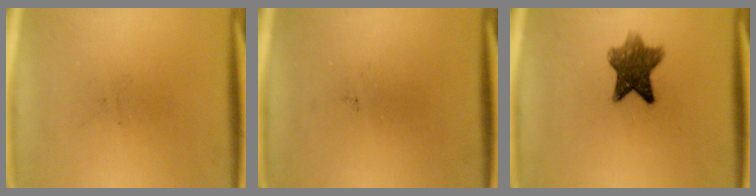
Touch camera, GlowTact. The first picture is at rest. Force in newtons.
{"total": 0.0}
{"total": 8.1}